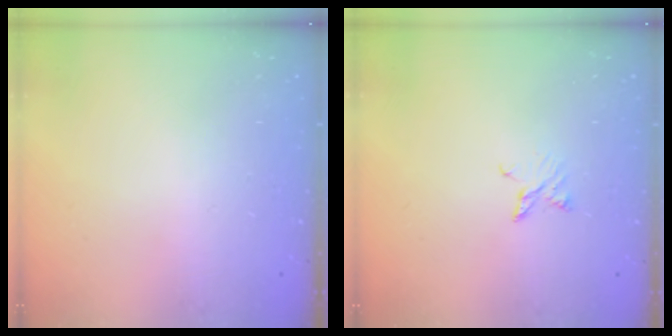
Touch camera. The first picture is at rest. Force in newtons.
{"total": 3.2, "press": 3.2, "slide": 0.4}